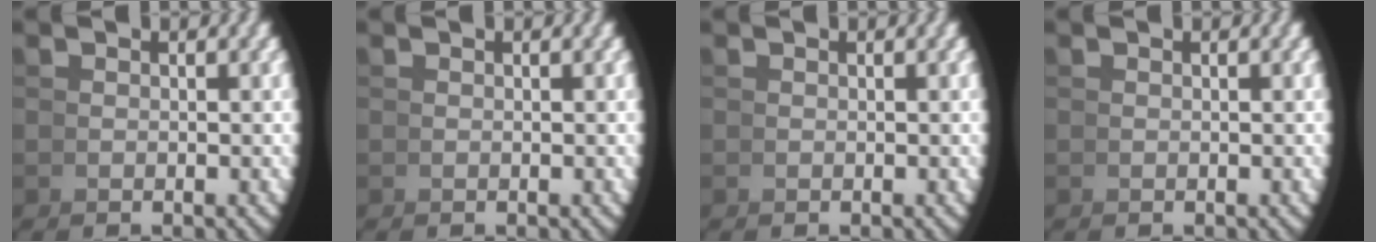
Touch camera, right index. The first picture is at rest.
{"total": 0.0}
{"total": 0.0}
{"total": 0.0}